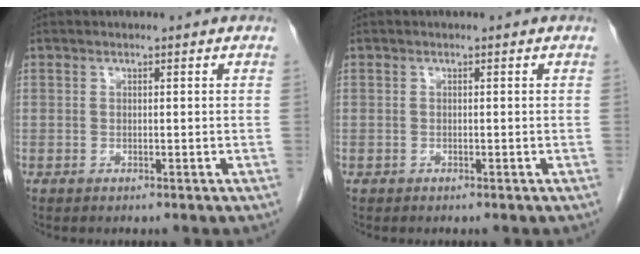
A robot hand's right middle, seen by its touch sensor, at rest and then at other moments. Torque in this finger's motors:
{"motor_torque": [0.00, 0.16, -0.04, -0.01]}